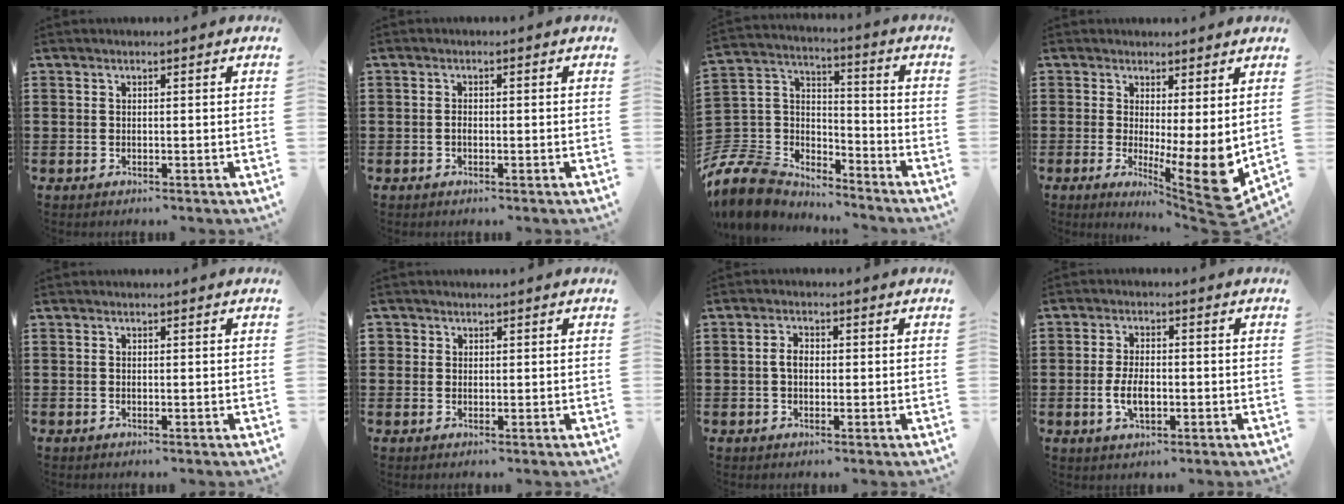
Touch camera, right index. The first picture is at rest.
{"total": 0.9, "force": [-0.3, 0.5, 0.6], "torque": [-0.014, -0.002, -0.006]}
{"total": 9.4, "force": [-7.8, 5.0, 1.8], "torque": [-0.087, 0.003, -0.156]}
{"total": 8.1, "force": [0.1, 1.3, 8.0], "torque": [-0.108, -0.034, 0.009]}
{"total": 0.0}
{"total": 1.2, "force": [0.5, 1.1, 0.1], "torque": [-0.006, 0.005, 0.009]}
{"total": 2.2, "force": [-0.1, 1.4, 1.7], "torque": [-0.034, 0.007, -0.003]}
{"total": 4.7, "force": [-1.0, 2.3, 4.0], "torque": [-0.085, 0.000, -0.020]}